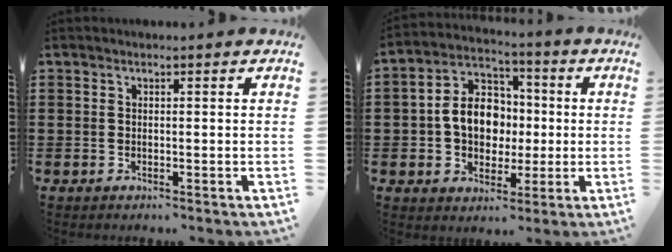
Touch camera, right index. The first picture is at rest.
{"total": 9.1, "force": [-0.5, 7.1, 5.8], "torque": [-0.119, 0.014, -0.014]}